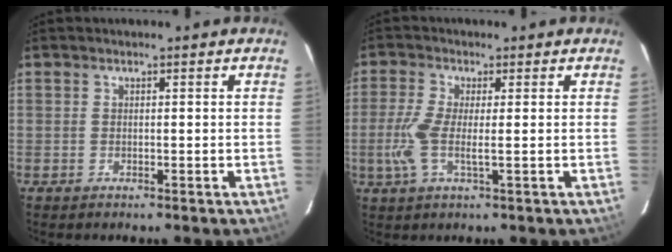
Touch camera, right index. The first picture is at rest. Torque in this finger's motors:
{"motor_torque": [0.21, 0.06, 0.15, 0.11]}